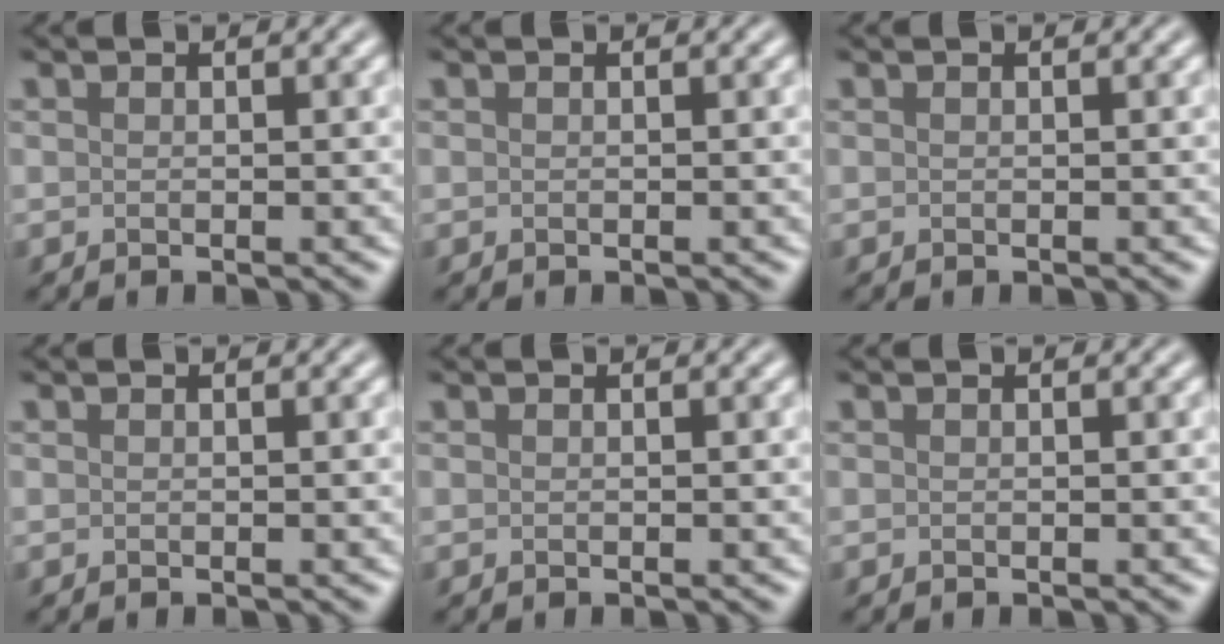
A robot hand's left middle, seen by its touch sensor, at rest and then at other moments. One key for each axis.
{"total": 0.0}
{"total": 0.0}
{"total": 0.0}
{"total": 0.0}
{"total": 0.0}